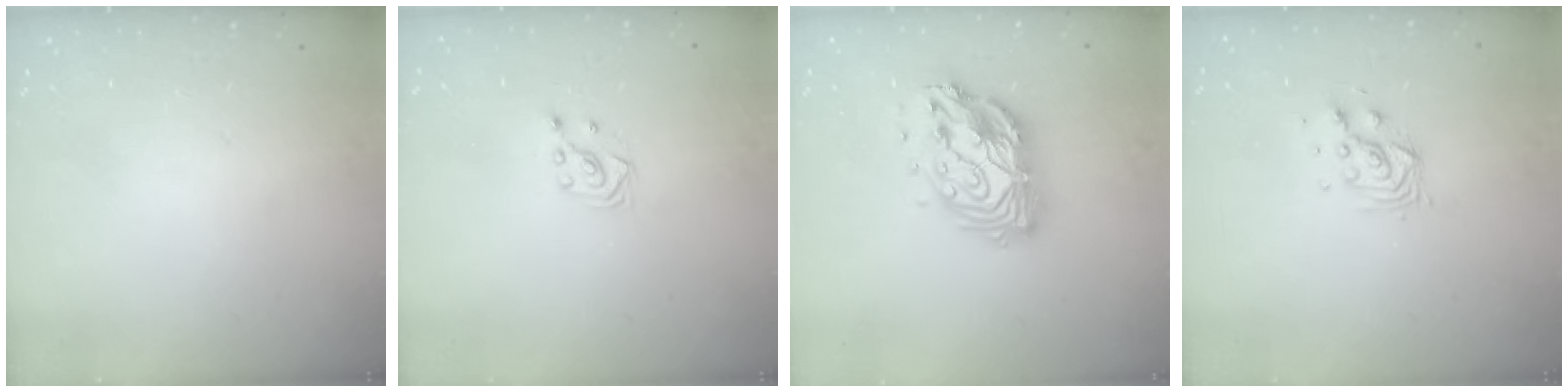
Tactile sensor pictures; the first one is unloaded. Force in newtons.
{"total": 2.9, "press": 2.9, "slide": 0.3}
{"total": 15.1, "press": 15.0, "slide": 1.2}
{"total": 5.9, "press": 5.9, "slide": 0.4}